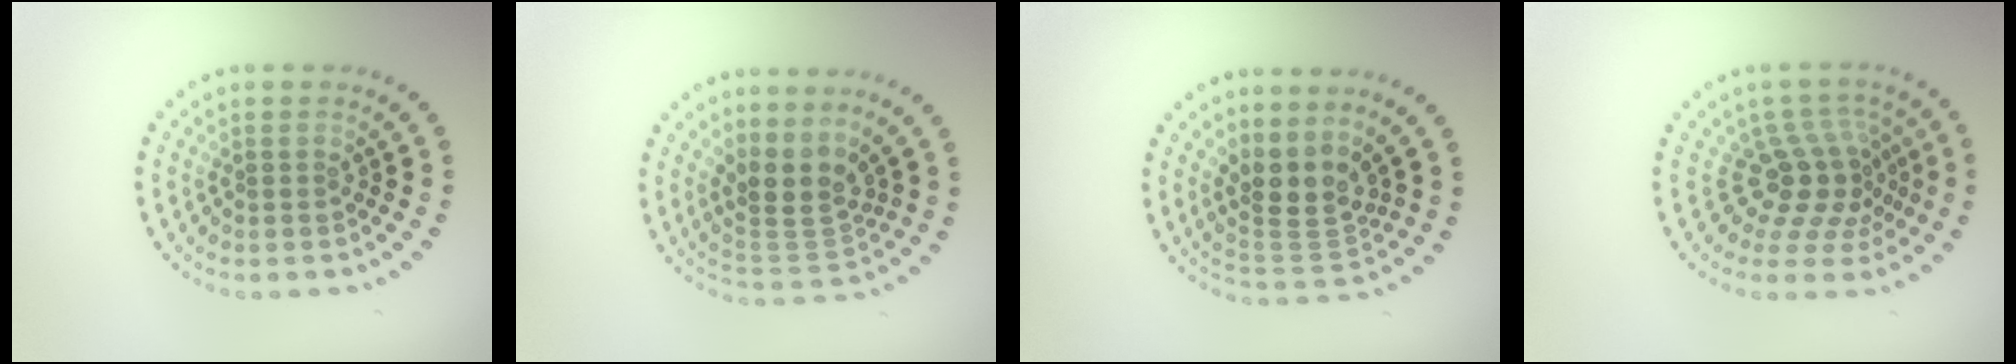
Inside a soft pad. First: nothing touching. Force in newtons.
{"total": 3.5, "press": 2.5, "slide": 2.5}
{"total": 3.5, "press": 2.6, "slide": 2.4}
{"total": 4.4, "press": 3.1, "slide": 3.1}